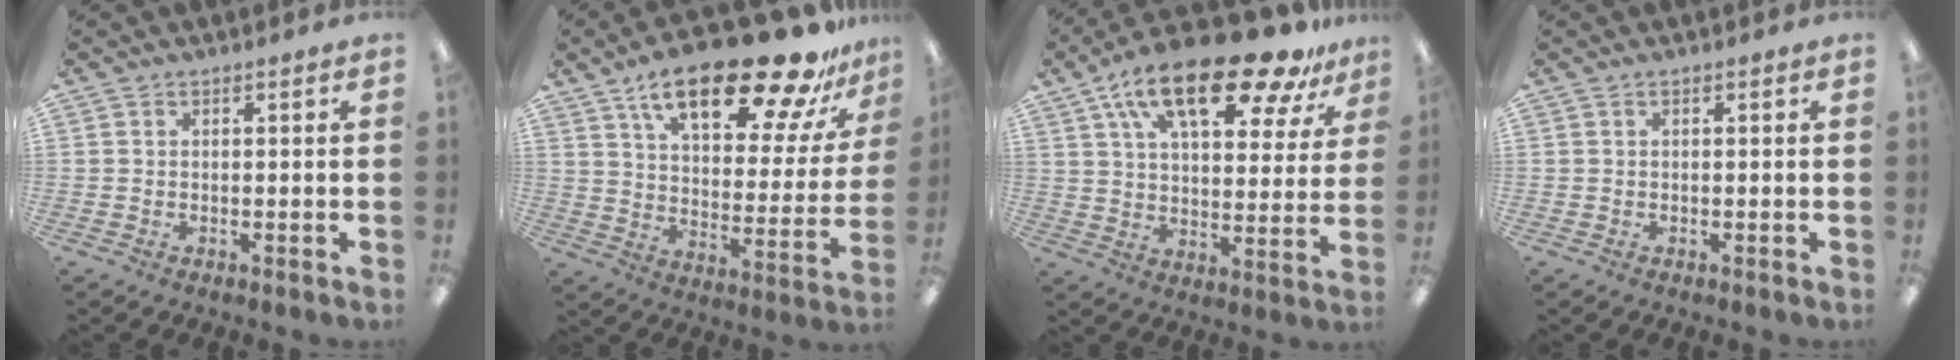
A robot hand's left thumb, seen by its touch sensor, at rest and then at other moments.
{"total": 26.8, "force": [17.8, 9.6, 17.6], "torque": [-0.258, -0.109, 0.286]}
{"total": 22.8, "force": [14.3, 8.9, 15.4], "torque": [-0.244, -0.074, 0.237]}
{"total": 0.0}